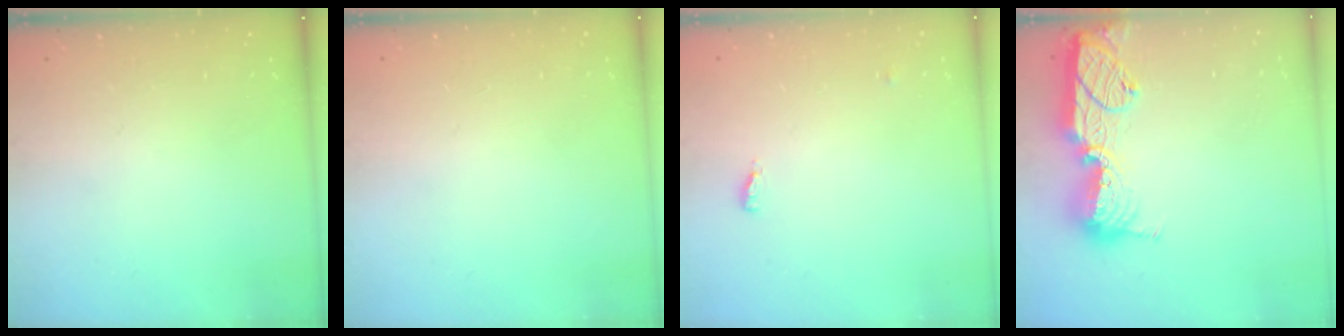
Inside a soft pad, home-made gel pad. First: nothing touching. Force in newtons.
{"total": 1.1, "press": 0.9, "slide": 0.6}
{"total": 3.4, "press": 3.2, "slide": 1.2}
{"total": 14.9, "press": 14.9, "slide": 0.9}